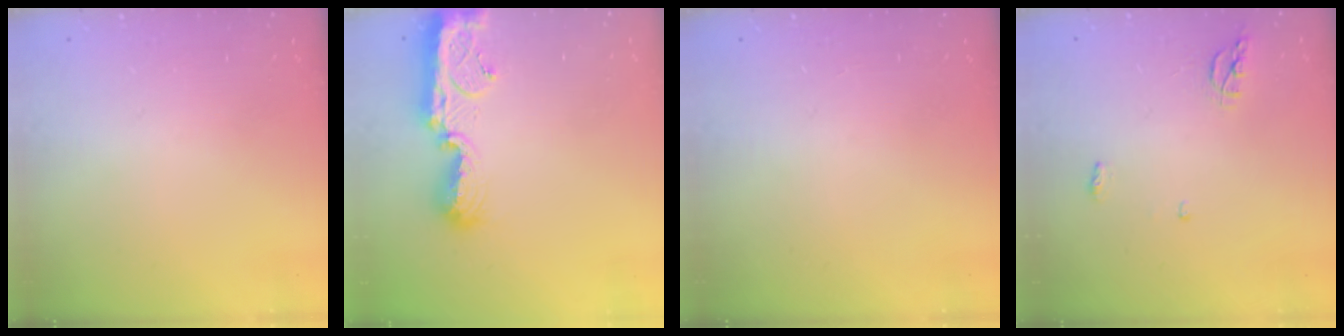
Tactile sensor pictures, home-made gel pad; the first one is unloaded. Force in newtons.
{"total": 11.2, "press": 11.2, "slide": 1.0}
{"total": 0.0}
{"total": 5.6, "press": 5.6, "slide": 0.7}